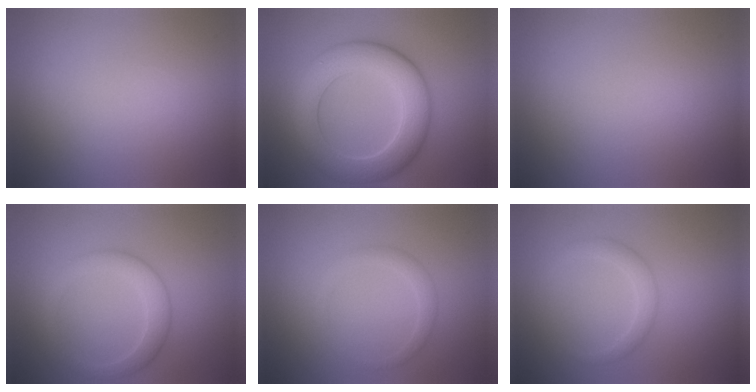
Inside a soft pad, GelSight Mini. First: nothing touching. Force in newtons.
{"total": 7.4, "press": 7.4, "slide": 0.8}
{"total": 0.0}
{"total": 3.0, "press": 3.0, "slide": 0.1}
{"total": 1.5, "press": 1.5, "slide": 0.1}
{"total": 1.6, "press": 1.6, "slide": 0.1}